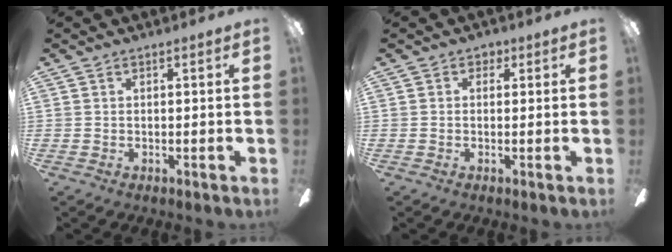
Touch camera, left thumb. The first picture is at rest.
{"total": 1.5, "force": [0.4, 1.4, 0.6], "torque": [0.005, -0.001, 0.004]}